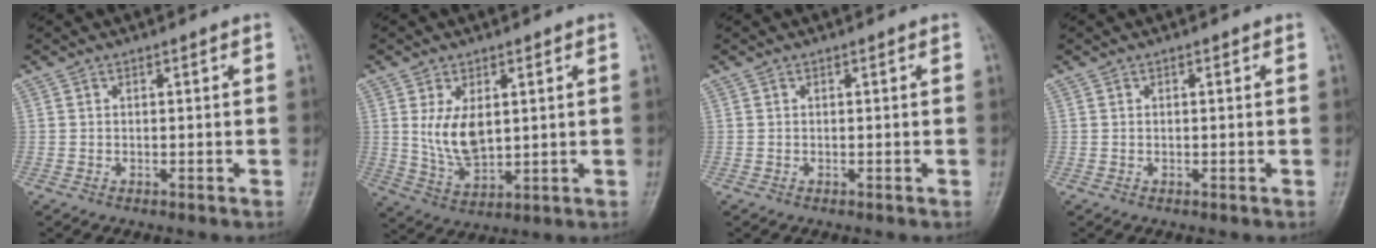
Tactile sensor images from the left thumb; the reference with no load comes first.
{"total": 8.1, "force": [1.7, 4.7, 6.3], "torque": [-0.102, -0.016, 0.047]}
{"total": 0.0}
{"total": 0.0}